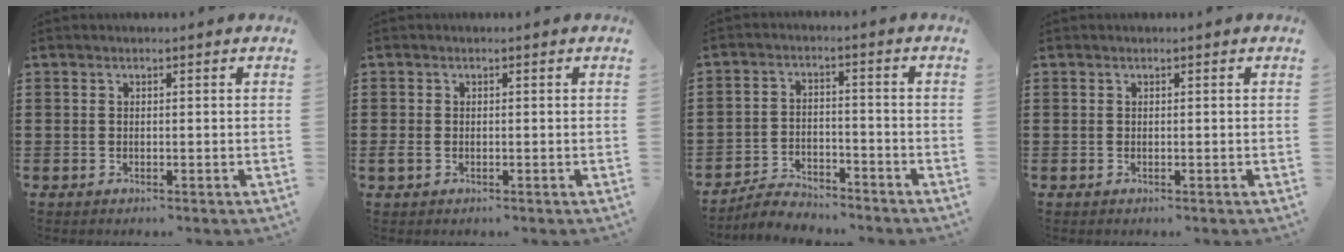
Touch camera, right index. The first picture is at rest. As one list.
[{"total": 1.1, "force": [-0.4, 0.7, 0.7], "torque": [-0.024, -0.003, -0.010]}, {"total": 4.0, "force": [-3.9, 0.7, 0.5], "torque": [-0.014, 0.009, -0.082]}, {"total": 0.0}]